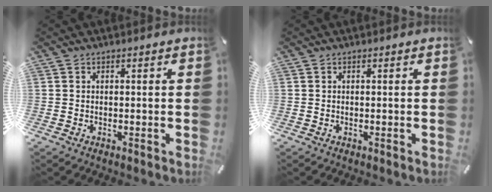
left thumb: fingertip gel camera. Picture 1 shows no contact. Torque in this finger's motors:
{"motor_torque": [-0.18, -0.15, 0.15, 0.05, -0.01]}